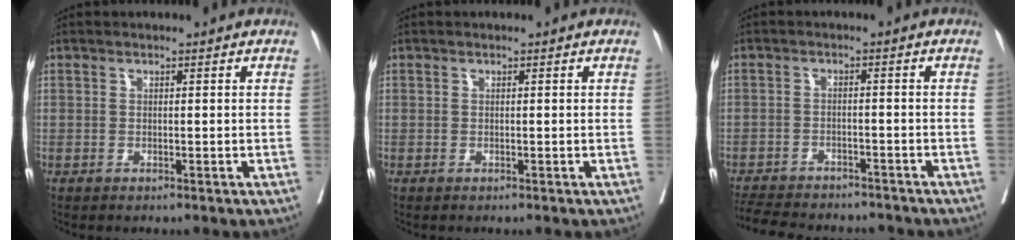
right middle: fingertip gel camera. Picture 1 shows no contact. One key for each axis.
{"total": 0.0}
{"total": 13.9, "fx": -12.7, "fy": 2.2, "fz": 5.2, "tx": -0.113, "ty": -0.017, "tz": -0.186}